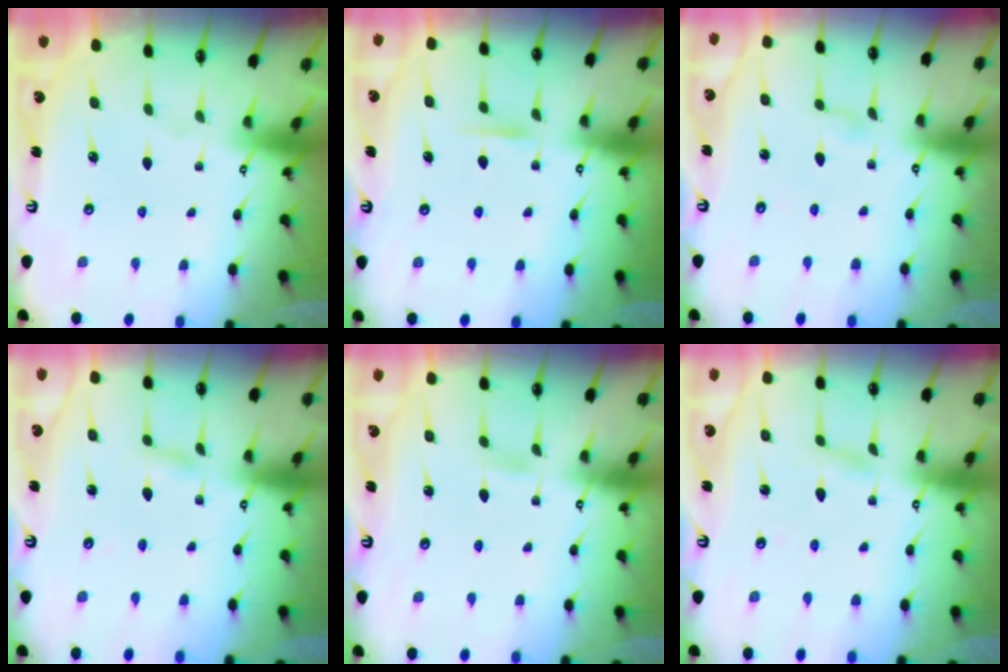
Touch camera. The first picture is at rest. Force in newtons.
{"total": 6.1, "press": 6.1, "slide": 0.8}
{"total": 3.1, "press": 3.0, "slide": 0.3}
{"total": 3.4, "press": 3.4, "slide": 0.4}
{"total": 4.0, "press": 4.0, "slide": 0.4}
{"total": 2.3, "press": 2.3, "slide": 0.2}